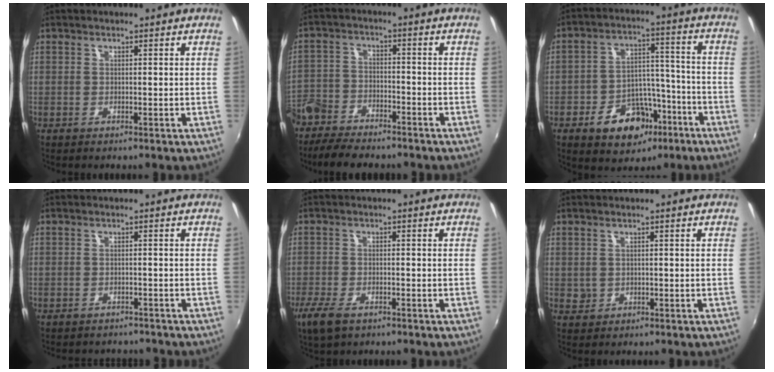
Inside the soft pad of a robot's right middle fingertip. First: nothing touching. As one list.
[{"total": 10.9, "force": [-8.7, 4.9, 4.5], "torque": [-0.124, -0.010, -0.159]}, {"total": 13.4, "force": [-7.4, 9.0, 6.6], "torque": [-0.133, 0.031, -0.094]}, {"total": 4.9, "force": [-4.4, 1.8, 1.0], "torque": [-0.028, -0.013, -0.060]}, {"total": 5.8, "force": [-3.8, 2.5, 3.6], "torque": [-0.095, -0.019, -0.074]}, {"total": 1.5, "force": [0.1, 1.4, 0.3], "torque": [-0.003, 0.001, 0.003]}]